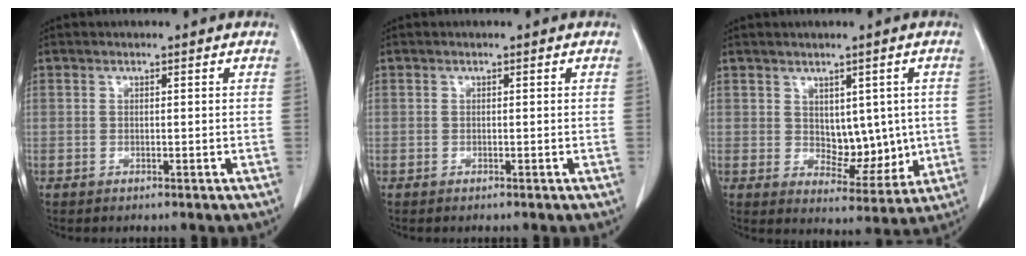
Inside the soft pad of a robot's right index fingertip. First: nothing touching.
{"total": 0.0}
{"total": 7.2, "force": [0.6, 4.3, 5.7], "torque": [-0.070, -0.003, 0.027]}